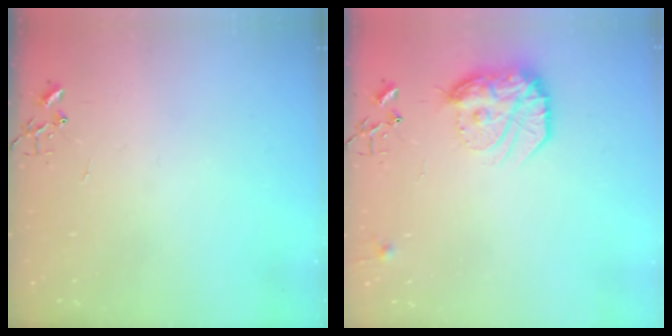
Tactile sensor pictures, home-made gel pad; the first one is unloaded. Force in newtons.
{"total": 17.3, "press": 17.3, "slide": 1.3}